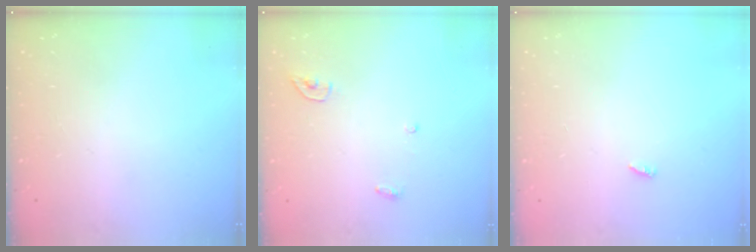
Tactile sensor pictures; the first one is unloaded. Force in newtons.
{"total": 3.7, "press": 3.7, "slide": 0.3}
{"total": 2.3, "press": 2.3, "slide": 0.2}